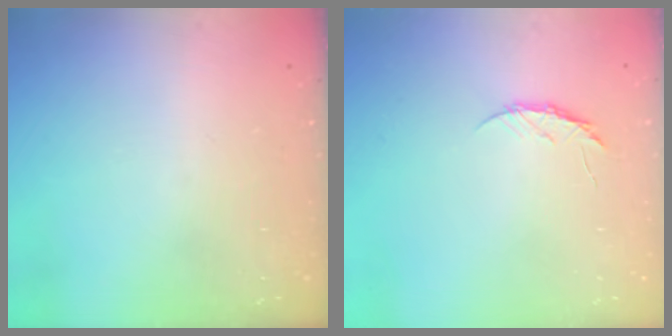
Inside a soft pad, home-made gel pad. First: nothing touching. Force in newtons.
{"total": 4.2, "press": 4.2, "slide": 0.5}